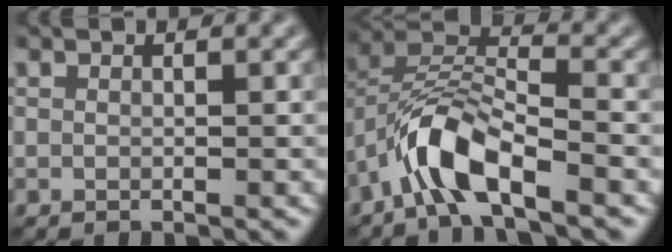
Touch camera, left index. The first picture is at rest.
{"total": 6.5, "force": [-4.0, 2.1, 4.6], "torque": [-0.091, 0.011, -0.079]}